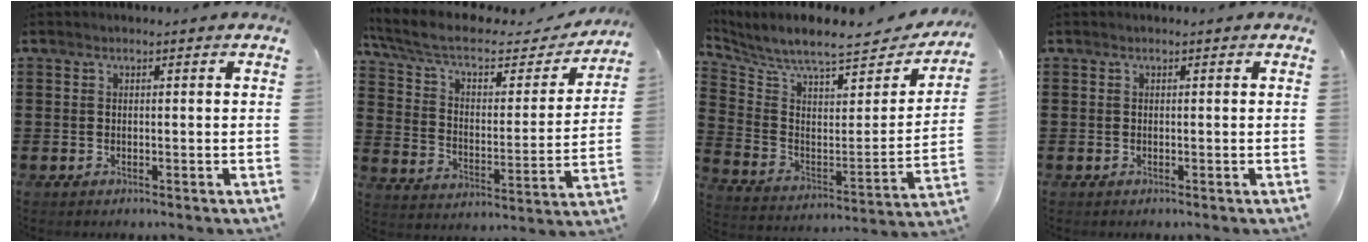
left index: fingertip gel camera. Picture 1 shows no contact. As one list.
[{"total": 8.5, "force": [6.1, 3.1, 4.9], "torque": [-0.119, -0.031, 0.104]}, {"total": 7.5, "force": [6.6, 0.9, 3.3], "torque": [-0.098, -0.057, 0.109]}, {"total": 0.0}]